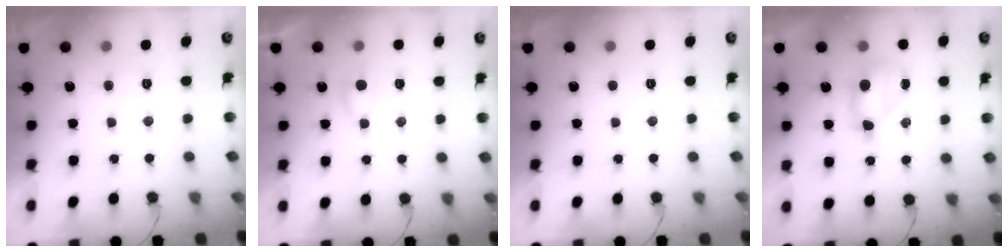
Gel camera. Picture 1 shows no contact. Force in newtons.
{"total": 2.4, "press": 2.4, "slide": 0.3}
{"total": 0.0}
{"total": 7.5, "press": 7.4, "slide": 1.1}